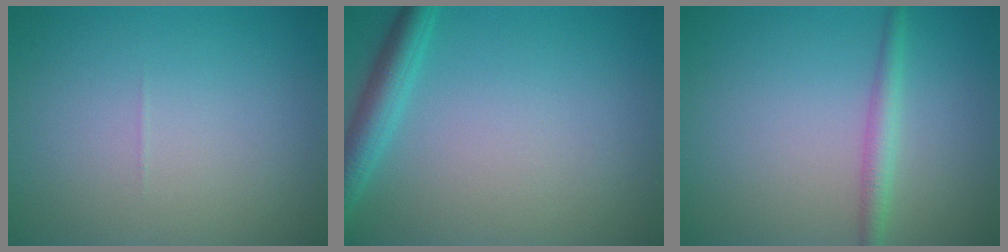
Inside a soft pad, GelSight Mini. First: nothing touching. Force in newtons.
{"total": 3.0, "press": 3.0, "slide": 0.2}
{"total": 2.0, "press": 2.0, "slide": 0.0}